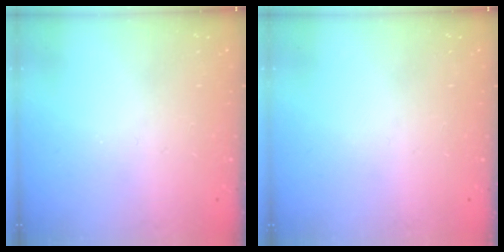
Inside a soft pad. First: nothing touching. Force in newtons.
{"total": 0.0}